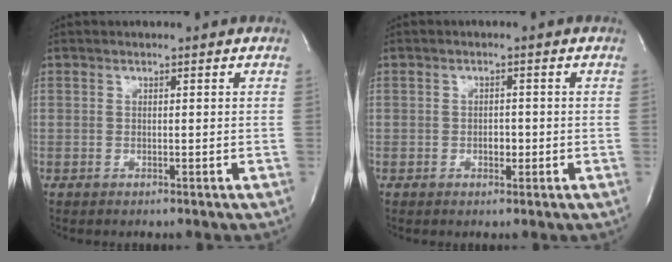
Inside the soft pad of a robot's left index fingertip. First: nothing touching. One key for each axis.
{"total": 1.7, "fx": -0.6, "fy": 1.0, "fz": 1.2, "tx": -0.019, "ty": 0.002, "tz": -0.007}